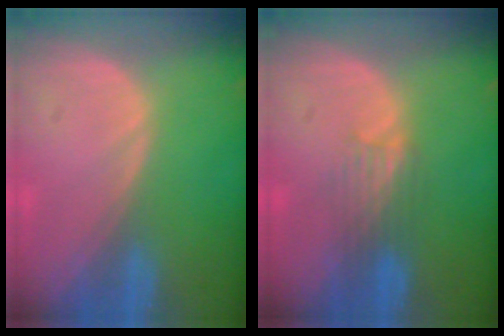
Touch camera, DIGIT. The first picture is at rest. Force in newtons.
{"total": 3.5, "press": 3.2, "slide": 1.5}